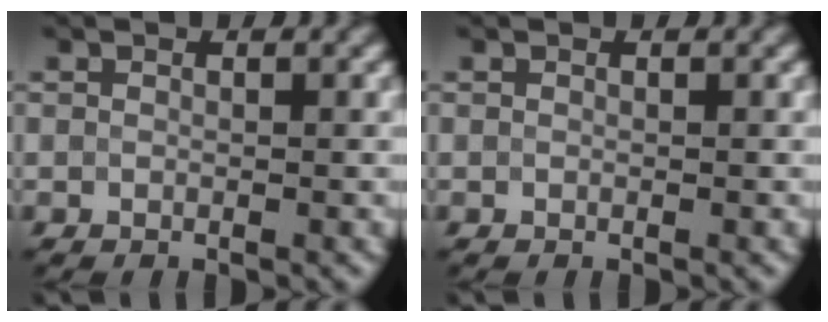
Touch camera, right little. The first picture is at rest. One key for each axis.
{"total": 0.0}